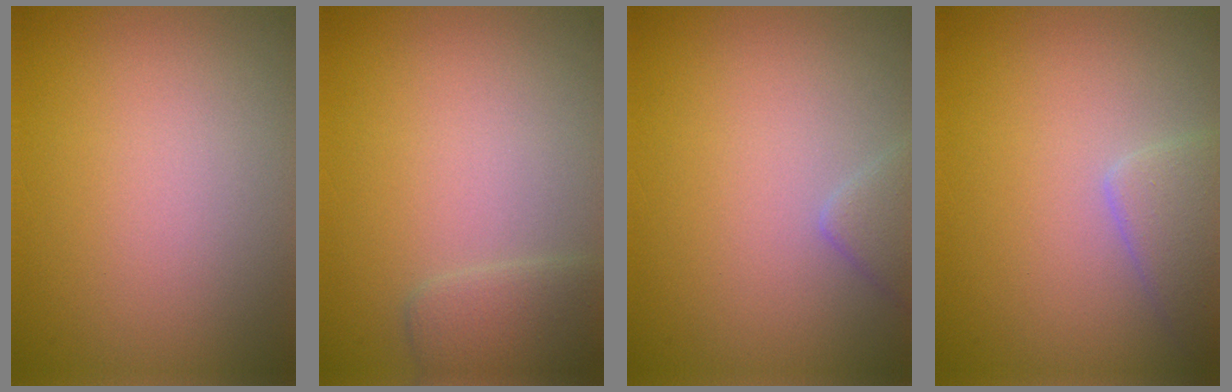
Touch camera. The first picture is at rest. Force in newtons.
{"total": 2.1, "press": 2.1, "slide": 0.1}
{"total": 1.6, "press": 1.6, "slide": 0.1}
{"total": 2.7, "press": 2.7, "slide": 0.1}